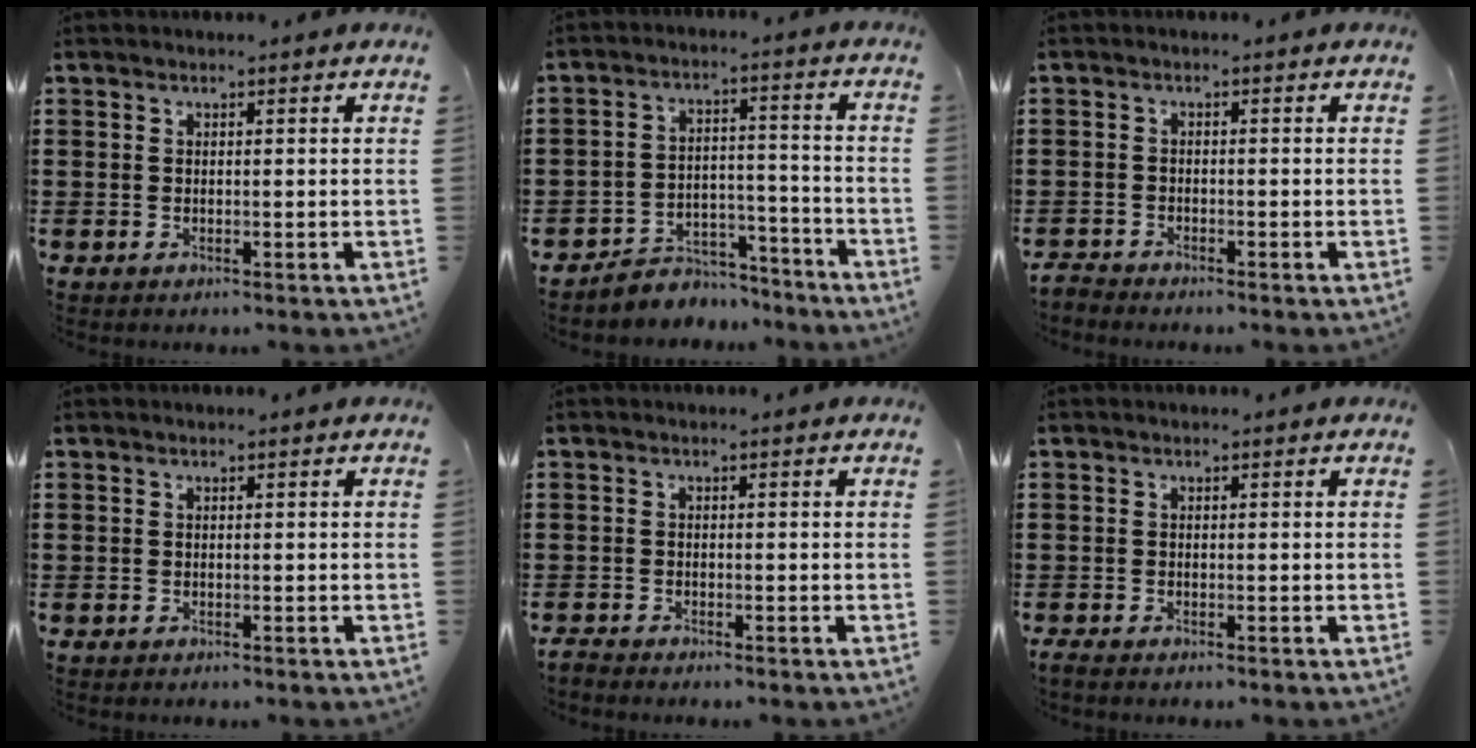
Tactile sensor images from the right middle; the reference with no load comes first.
{"total": 4.9, "force": [-4.6, 1.4, 0.1], "torque": [-0.004, 0.014, -0.096]}
{"total": 1.4, "force": [-1.4, 0.1, 0.0], "torque": [-0.011, -0.001, -0.033]}
{"total": 0.0}
{"total": 0.9, "force": [-0.9, 0.1, 0.1], "torque": [-0.004, 0.001, -0.018]}
{"total": 0.5, "force": [-0.4, 0.0, 0.2], "torque": [-0.006, -0.005, -0.007]}